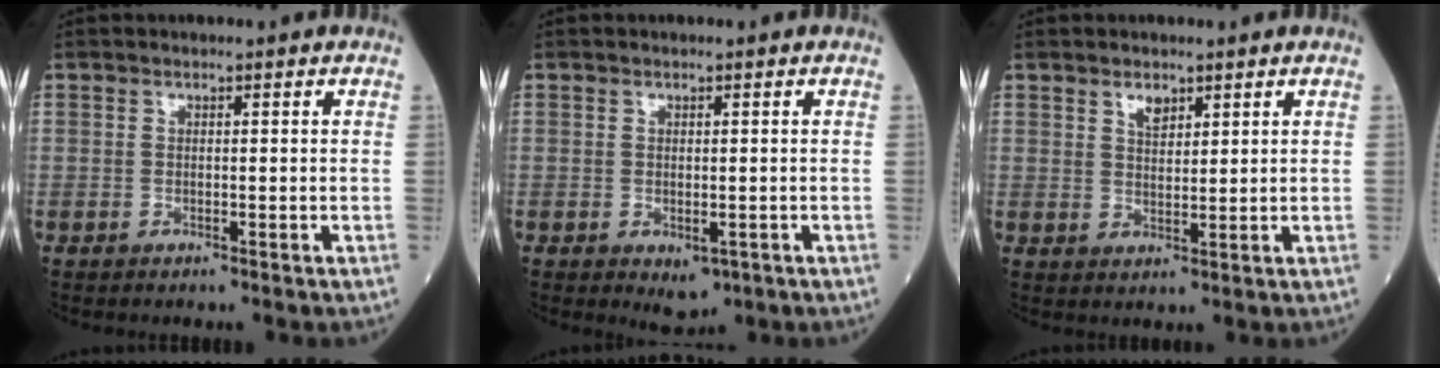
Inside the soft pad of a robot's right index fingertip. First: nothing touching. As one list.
[{"total": 2.7, "force": [-1.0, 1.4, 2.1], "torque": [-0.028, -0.005, -0.003]}, {"total": 2.4, "force": [1.6, 1.1, 1.4], "torque": [-0.026, -0.001, 0.032]}]